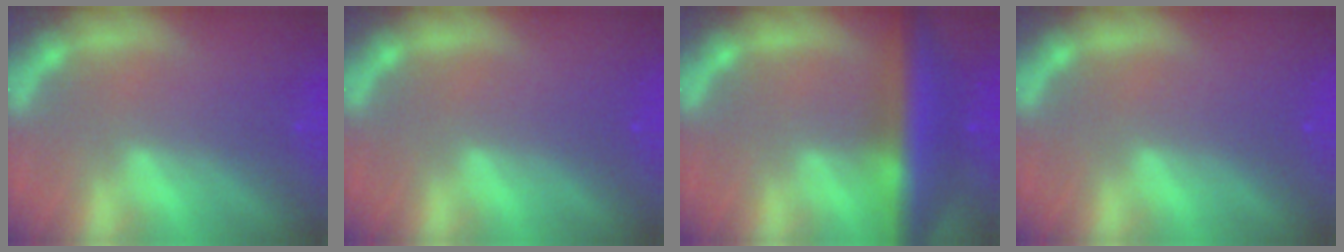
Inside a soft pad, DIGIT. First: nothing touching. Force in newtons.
{"total": 0.0}
{"total": 8.5}
{"total": 0.0}